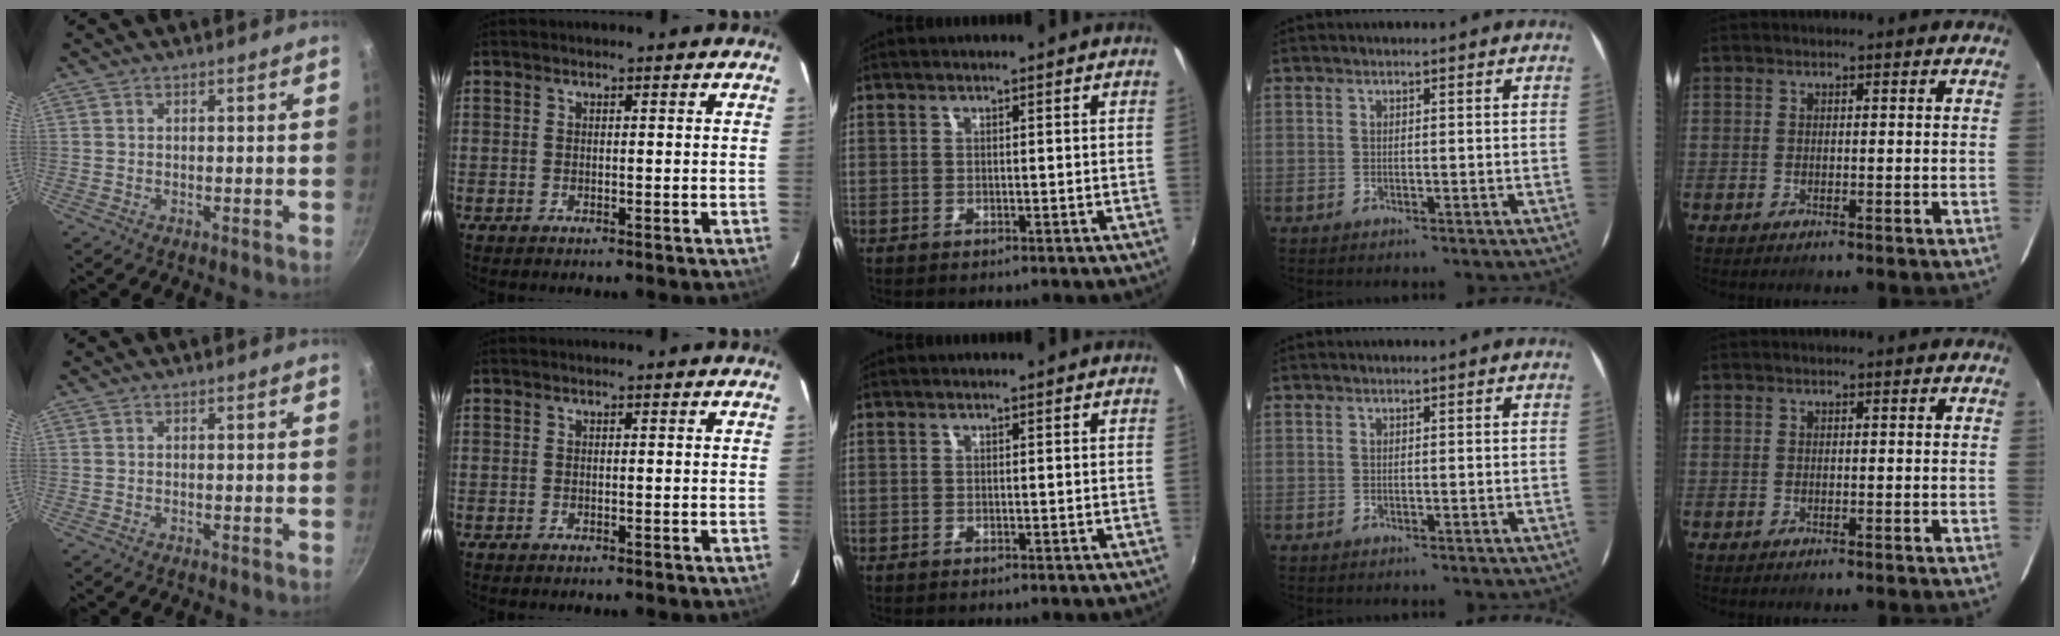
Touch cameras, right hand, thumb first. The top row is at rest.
{}